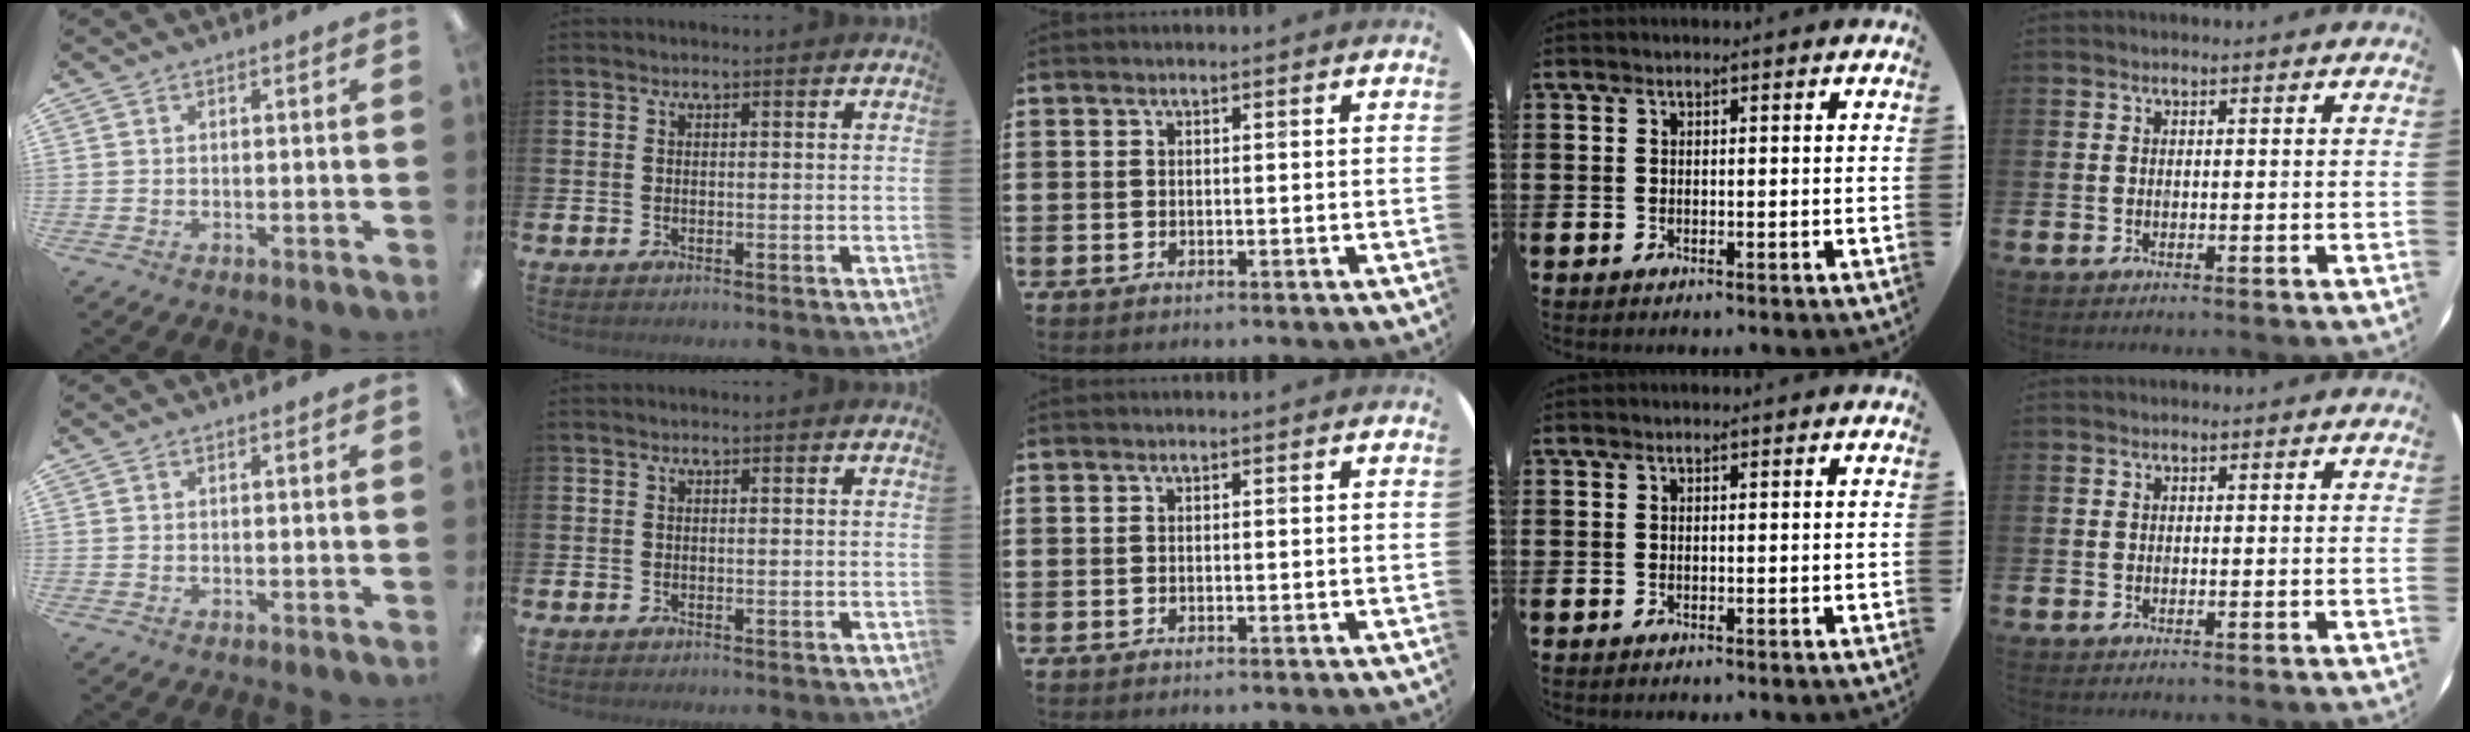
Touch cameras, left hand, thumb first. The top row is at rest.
{}